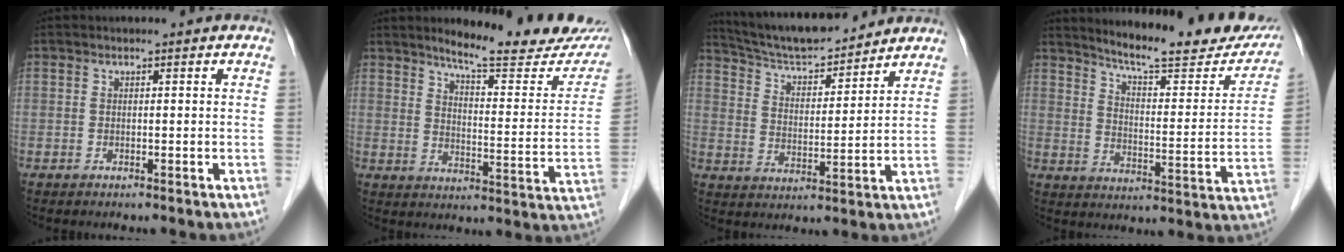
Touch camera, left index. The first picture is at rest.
{"total": 18.0, "force": [16.0, 2.2, 8.0], "torque": [-0.100, -0.060, 0.195]}
{"total": 13.2, "force": [12.4, 1.8, 4.2], "torque": [-0.078, 0.011, 0.210]}
{"total": 20.7, "force": [18.6, 2.8, 8.7], "torque": [-0.118, -0.055, 0.238]}